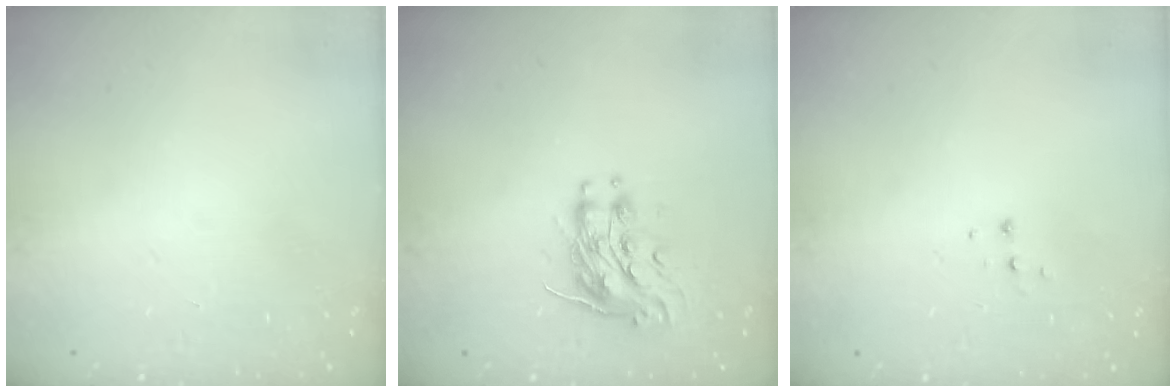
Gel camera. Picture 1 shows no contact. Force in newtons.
{"total": 8.9, "press": 8.9, "slide": 0.2}
{"total": 3.9, "press": 3.9, "slide": 0.4}